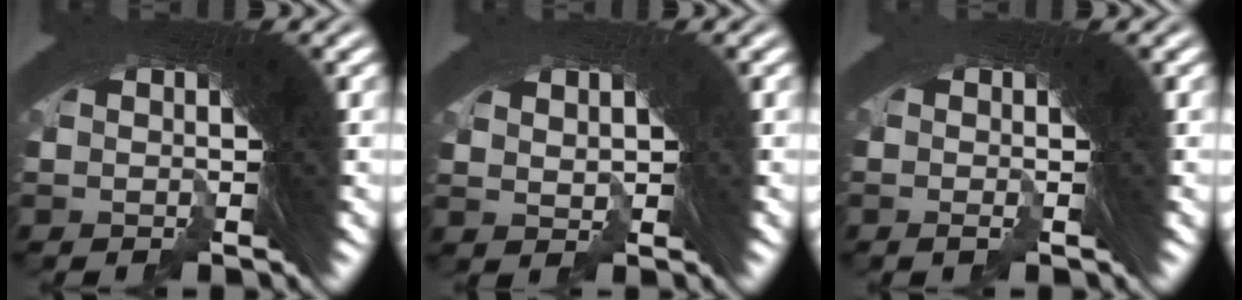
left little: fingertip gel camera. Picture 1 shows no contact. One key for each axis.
{"total": 1.9, "fx": -1.4, "fy": 1.0, "fz": -0.9, "tx": -0.009, "ty": -0.018, "tz": -0.011}
{"total": 0.8, "fx": -0.5, "fy": -0.3, "fz": -0.5, "tx": 0.007, "ty": -0.002, "tz": -0.007}